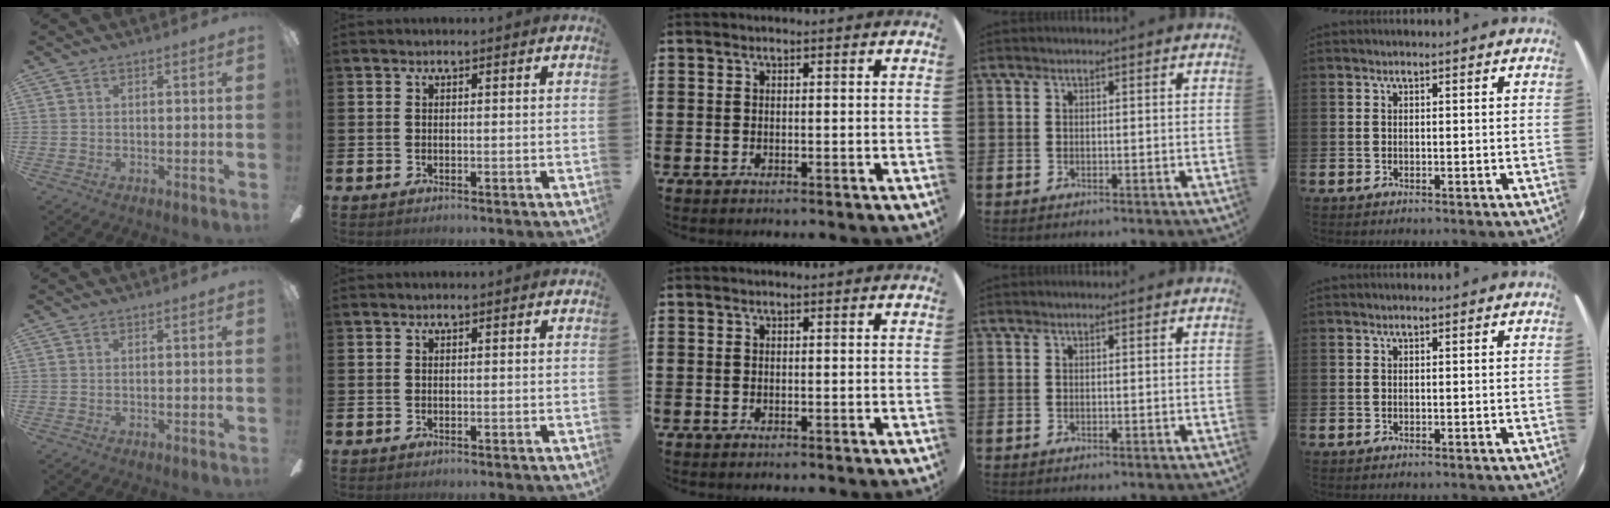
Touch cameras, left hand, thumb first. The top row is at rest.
{}